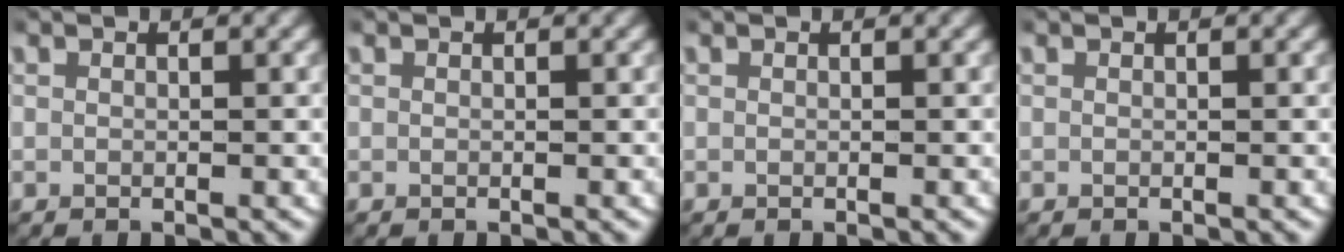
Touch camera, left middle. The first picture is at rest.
{"total": 0.0}
{"total": 0.0}
{"total": 0.0}